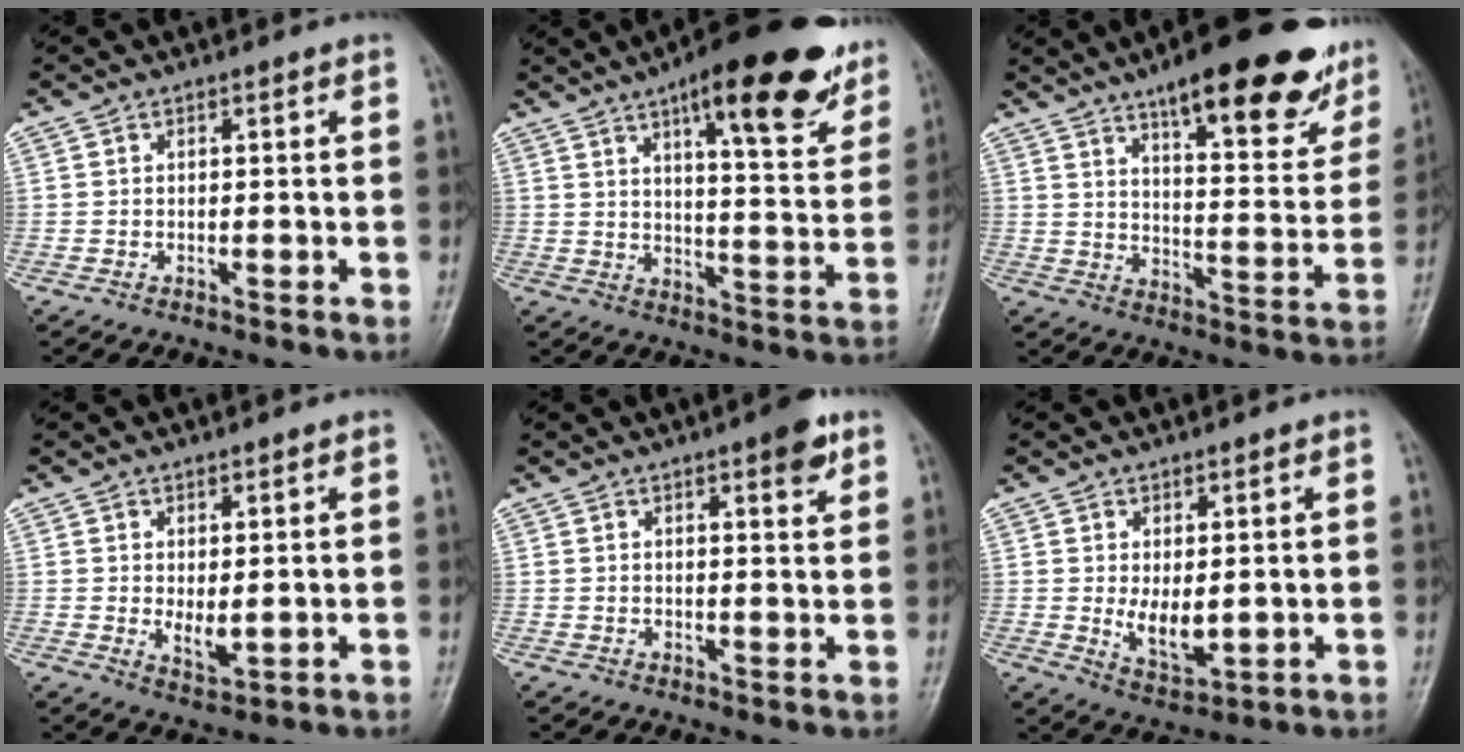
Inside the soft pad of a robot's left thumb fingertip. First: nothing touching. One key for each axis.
{"total": 21.7, "fx": 13.2, "fy": 6.2, "fz": 16.2, "tx": -0.190, "ty": -0.047, "tz": 0.184}
{"total": 24.0, "fx": 15.7, "fy": 7.2, "fz": 16.7, "tx": -0.188, "ty": -0.054, "tz": 0.219}
{"total": 3.8, "fx": 0.4, "fy": 1.6, "fz": 3.4, "tx": -0.053, "ty": -0.015, "tz": 0.015}
{"total": 4.8, "fx": 2.9, "fy": 1.2, "fz": 3.6, "tx": -0.041, "ty": -0.013, "tz": 0.034}
{"total": 6.2, "fx": 0.4, "fy": 3.1, "fz": 5.4, "tx": -0.079, "ty": -0.019, "tz": 0.021}